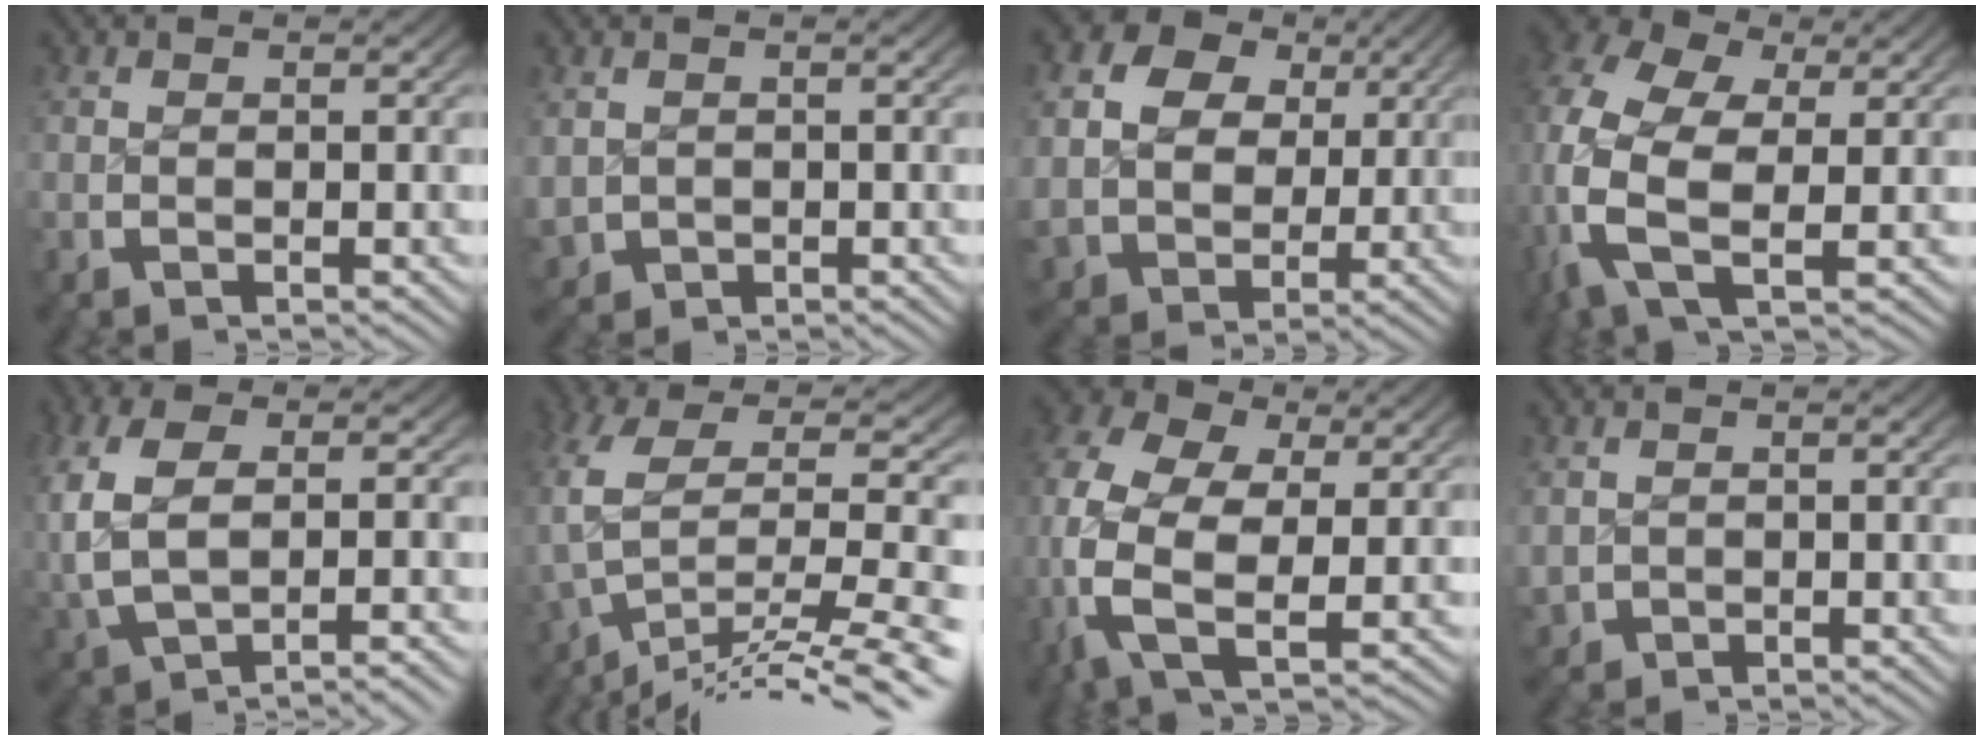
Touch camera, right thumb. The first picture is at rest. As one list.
[{"total": 2.4, "force": [-0.3, 2.3, 0.6], "torque": [-0.024, -0.020, 0.008]}, {"total": 11.1, "force": [2.2, 9.3, 5.6], "torque": [-0.141, -0.034, 0.049]}, {"total": 11.5, "force": [1.1, 7.7, 8.4], "torque": [-0.202, -0.035, 0.017]}, {"total": 6.5, "force": [-0.5, 3.8, 5.2], "torque": [-0.138, -0.007, 0.004]}, {"total": 11.2, "force": [-5.5, 5.0, 8.4], "torque": [-0.179, -0.034, -0.057]}, {"total": 12.1, "force": [0.0, 8.4, 8.7], "torque": [-0.213, -0.045, 0.005]}, {"total": 1.6, "force": [-0.1, 1.6, 0.3], "torque": [-0.011, -0.012, 0.009]}]